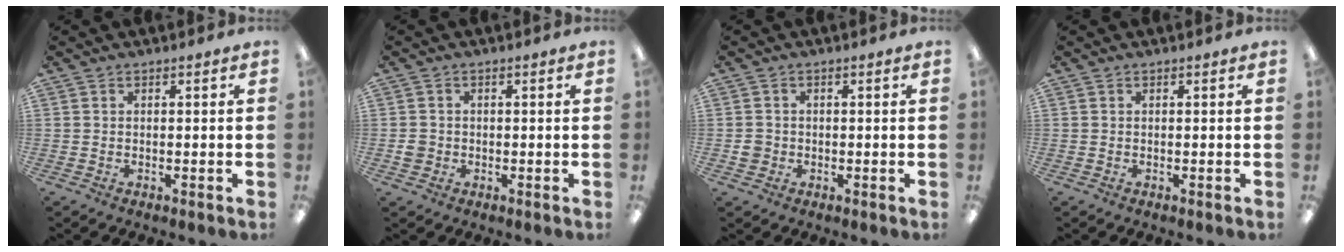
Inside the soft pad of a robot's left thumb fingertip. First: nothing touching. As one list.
[{"total": 2.2, "force": [-0.3, 2.1, 0.5], "torque": [-0.001, 0.001, -0.009]}, {"total": 2.5, "force": [-0.3, 2.4, 0.5], "torque": [-0.001, 0.000, -0.009]}, {"total": 0.0}]